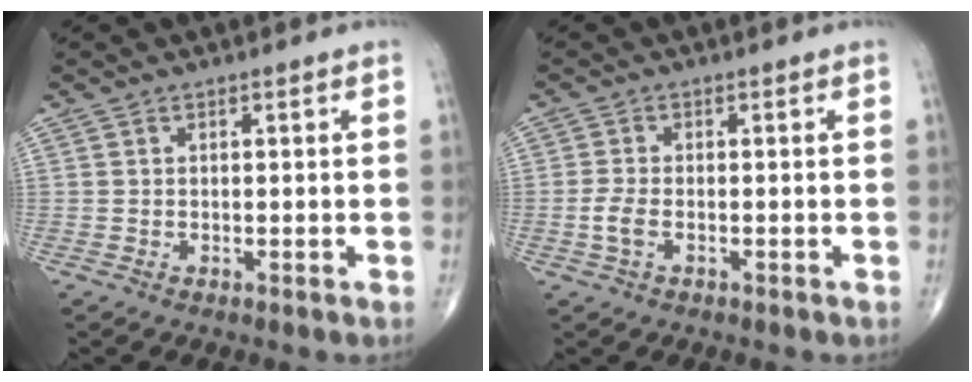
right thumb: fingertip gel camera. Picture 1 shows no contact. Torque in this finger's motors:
{"motor_torque": [0.06, -0.11, 0.46, 0.06, 0.01]}